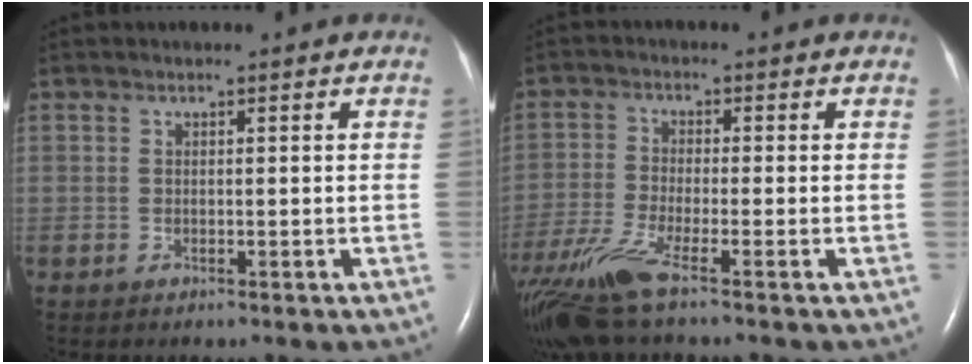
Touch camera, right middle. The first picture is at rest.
{"total": 8.4, "force": [-5.7, 0.2, 6.2], "torque": [-0.134, -0.024, -0.110]}